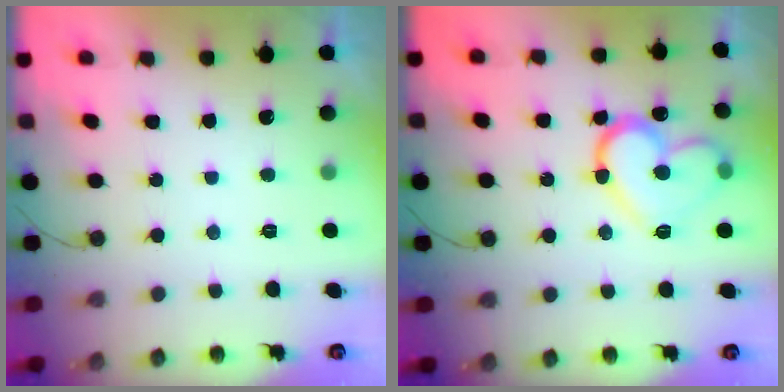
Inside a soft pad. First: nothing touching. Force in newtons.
{"total": 16.2, "press": 16.1, "slide": 1.8}